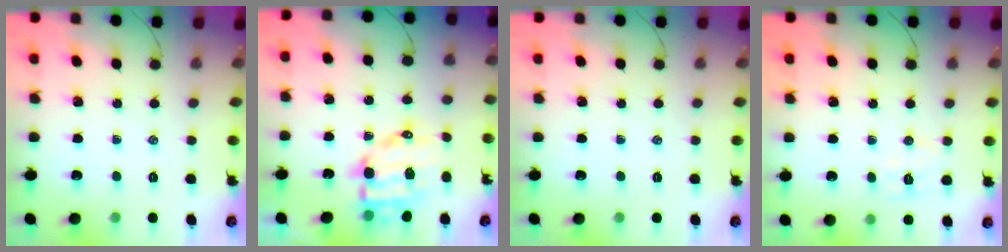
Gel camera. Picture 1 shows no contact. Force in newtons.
{"total": 11.8, "press": 11.6, "slide": 2.2}
{"total": 0.0}
{"total": 6.1, "press": 6.0, "slide": 1.2}